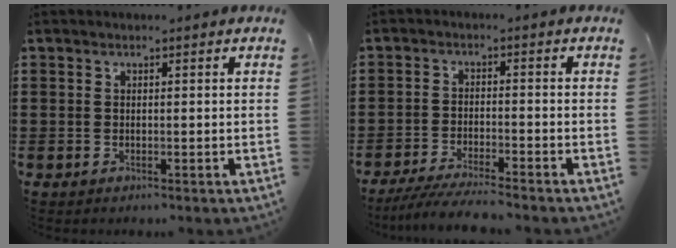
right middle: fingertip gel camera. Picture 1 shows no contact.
{"total": 4.7, "force": [-4.4, -0.1, 1.6], "torque": [-0.042, -0.017, -0.087]}